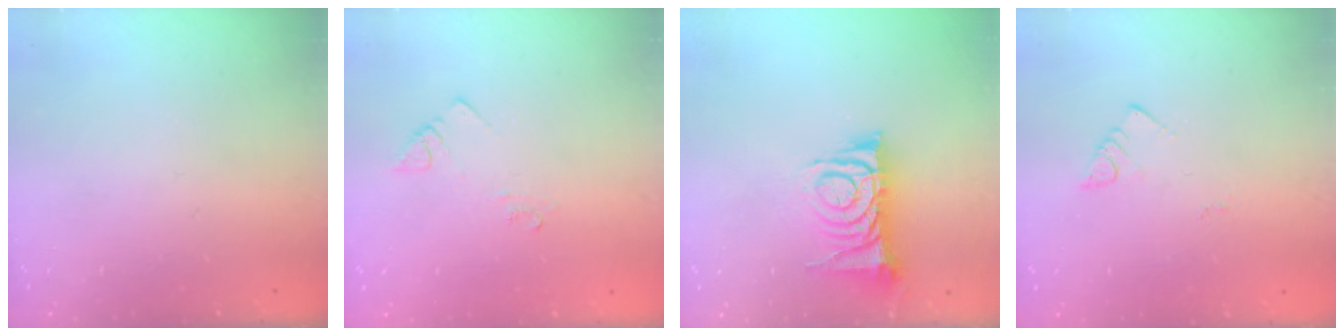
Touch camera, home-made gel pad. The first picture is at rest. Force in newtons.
{"total": 4.1, "press": 4.1, "slide": 0.4}
{"total": 10.3, "press": 10.3, "slide": 1.0}
{"total": 2.7, "press": 2.7, "slide": 0.6}